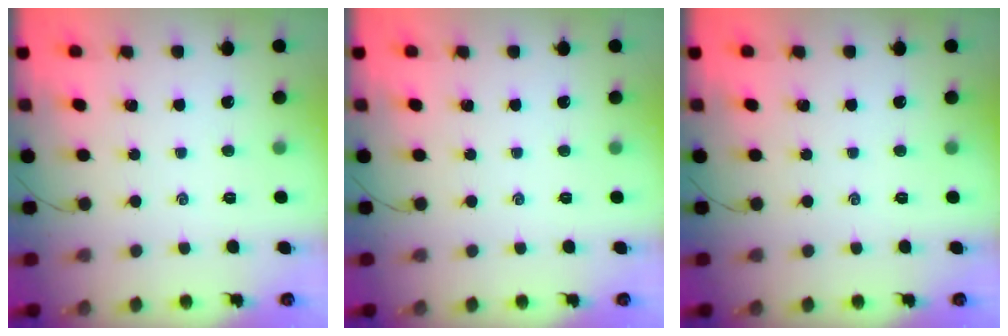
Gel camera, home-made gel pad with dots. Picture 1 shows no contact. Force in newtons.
{"total": 0.0}
{"total": 0.0}